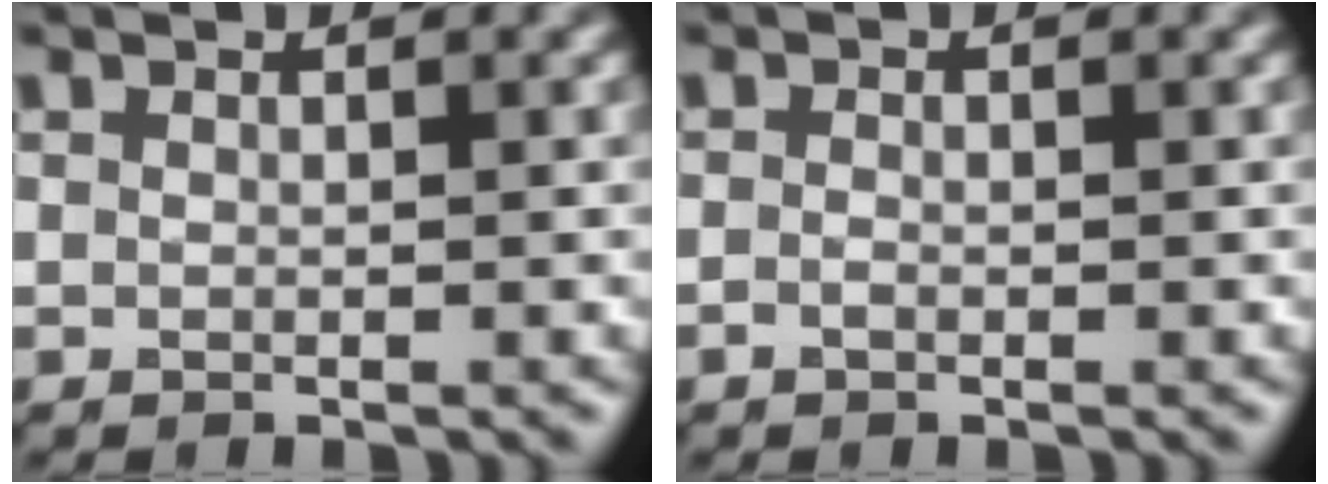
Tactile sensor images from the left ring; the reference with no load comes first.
{"total": 0.7, "force": [-0.3, 0.3, 0.5], "torque": [-0.012, -0.002, -0.007]}